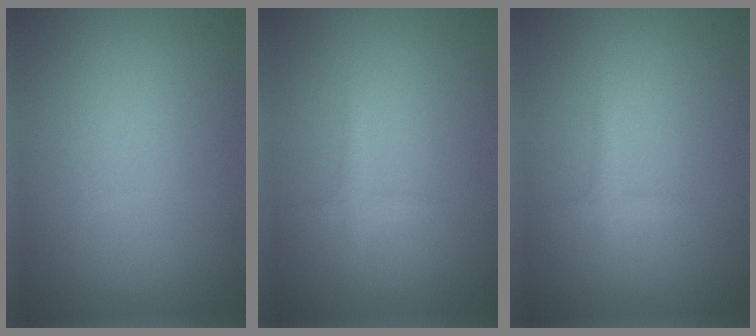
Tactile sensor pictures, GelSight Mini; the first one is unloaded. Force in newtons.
{"total": 1.0, "press": 1.0, "slide": 0.1}
{"total": 1.0, "press": 1.0, "slide": 0.1}